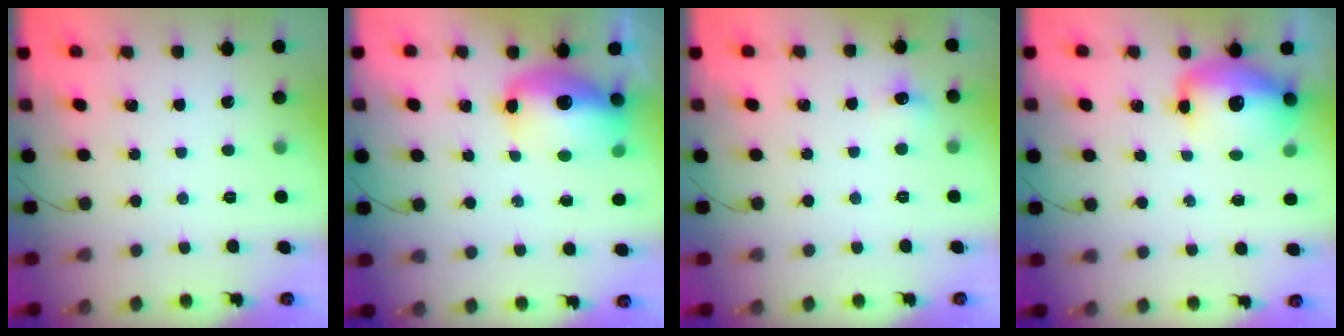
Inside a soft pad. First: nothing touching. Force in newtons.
{"total": 12.8, "press": 12.5, "slide": 2.8}
{"total": 6.0, "press": 5.7, "slide": 1.7}
{"total": 12.9, "press": 12.4, "slide": 3.4}